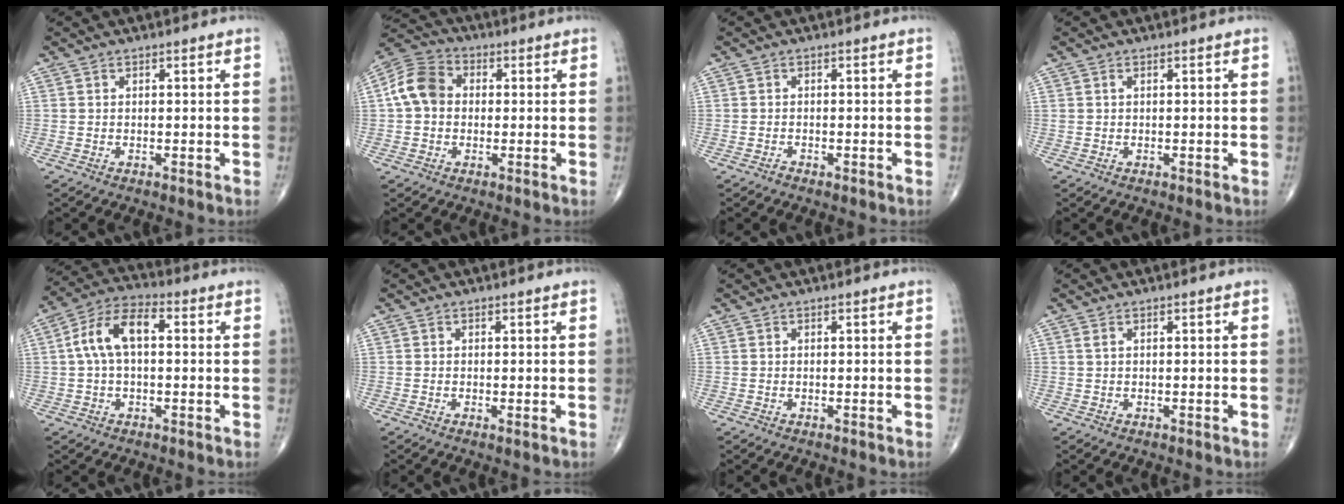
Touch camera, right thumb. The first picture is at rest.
{"total": 8.6, "force": [0.4, 6.8, 5.3], "torque": [-0.095, 0.026, -0.005]}
{"total": 0.5, "force": [-0.5, 0.2, 0.1], "torque": [-0.004, 0.000, -0.011]}
{"total": 0.5, "force": [0.2, 0.3, 0.4], "torque": [-0.010, 0.007, 0.006]}
{"total": 10.0, "force": [1.2, 5.3, 8.4], "torque": [-0.165, 0.034, 0.013]}
{"total": 0.6, "force": [-0.1, 0.1, 0.5], "torque": [-0.013, -0.003, -0.003]}
{"total": 0.0}
{"total": 0.5, "force": [0.2, 0.1, 0.5], "torque": [-0.016, 0.006, 0.005]}